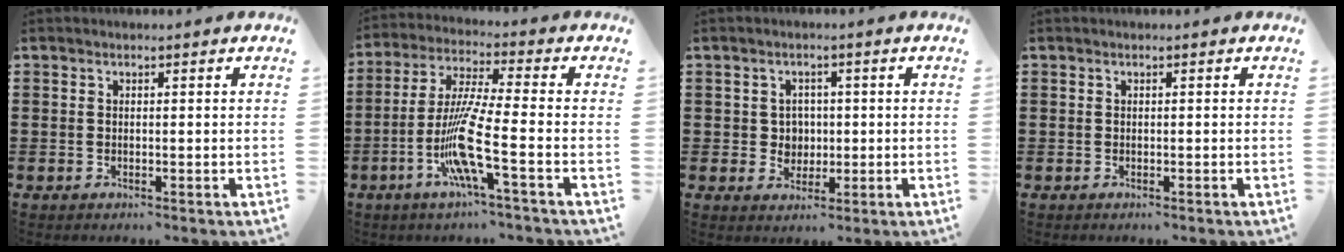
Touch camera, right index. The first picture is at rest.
{"total": 10.7, "force": [-4.1, 0.5, 9.8], "torque": [-0.219, -0.020, -0.087]}
{"total": 3.1, "force": [0.0, 2.9, 1.0], "torque": [-0.023, 0.007, -0.005]}
{"total": 0.0}